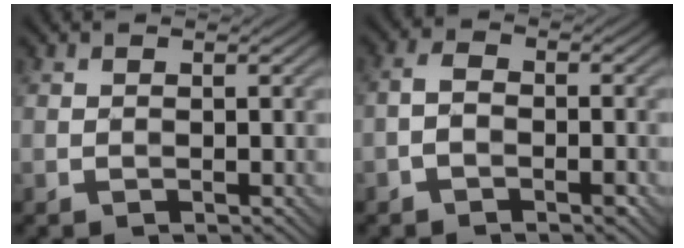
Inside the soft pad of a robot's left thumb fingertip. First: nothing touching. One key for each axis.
{"total": 2.8, "fx": -1.5, "fy": 1.5, "fz": 1.9, "tx": -0.031, "ty": 0.006, "tz": -0.033}